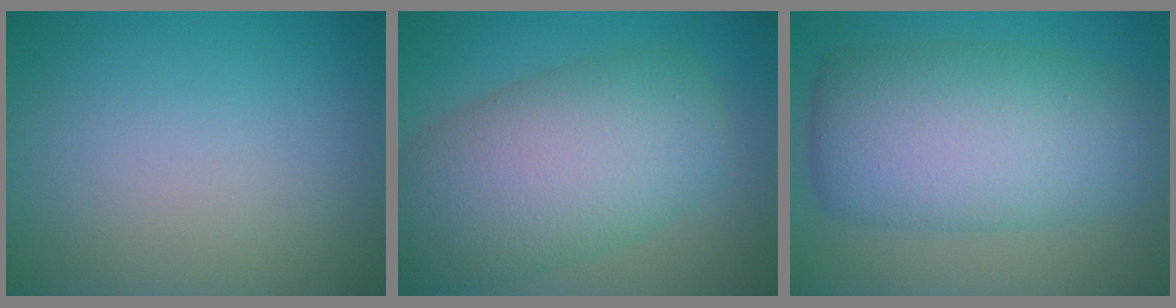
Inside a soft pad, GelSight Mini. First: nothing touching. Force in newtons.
{"total": 10.3, "press": 10.3, "slide": 0.3}
{"total": 10.2, "press": 10.2, "slide": 0.0}